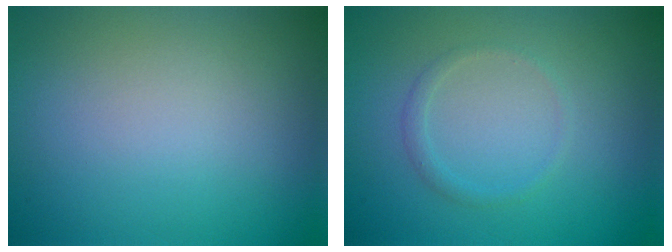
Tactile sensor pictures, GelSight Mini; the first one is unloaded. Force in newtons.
{"total": 1.0, "press": 1.0, "slide": 0.1}